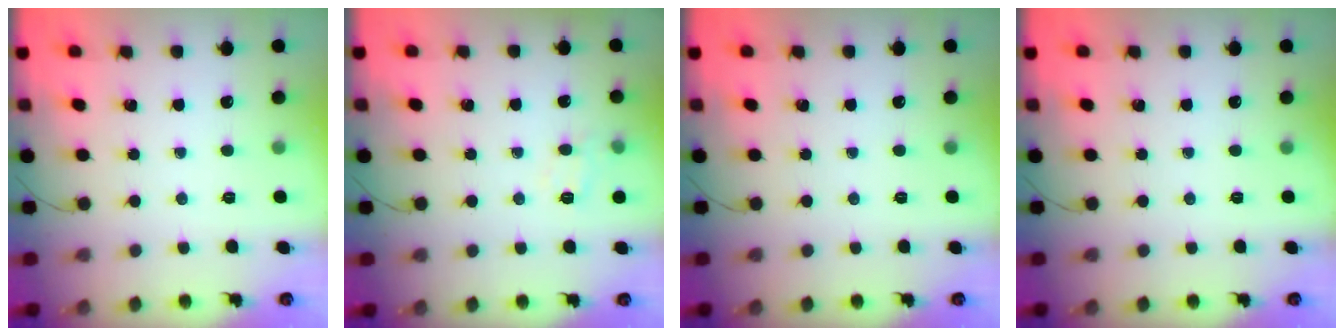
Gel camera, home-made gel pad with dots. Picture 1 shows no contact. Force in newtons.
{"total": 7.7, "press": 7.6, "slide": 1.2}
{"total": 0.0}
{"total": 0.0}